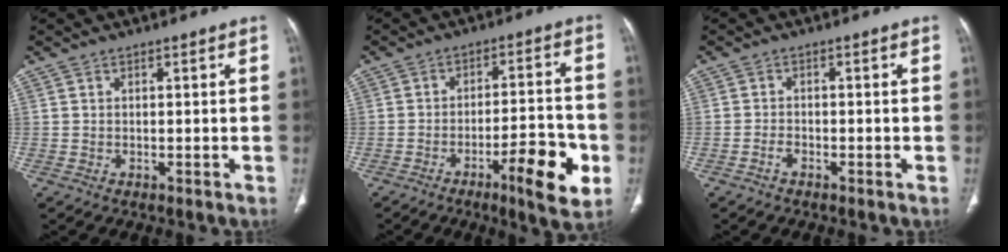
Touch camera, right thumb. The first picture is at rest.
{"total": 12.1, "force": [-5.2, 2.5, 10.7], "torque": [-0.144, 0.024, -0.074]}
{"total": 1.4, "force": [-1.1, 0.5, 0.7], "torque": [-0.016, 0.005, -0.022]}